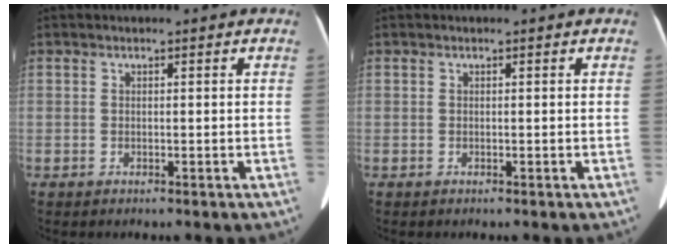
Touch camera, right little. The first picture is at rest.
{"total": 0.0}